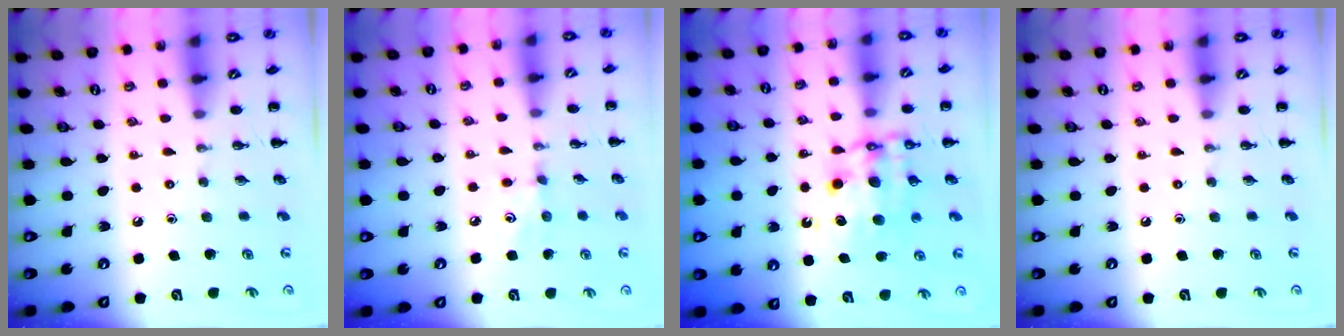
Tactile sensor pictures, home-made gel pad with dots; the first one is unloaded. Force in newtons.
{"total": 4.8, "press": 4.6, "slide": 1.2}
{"total": 10.7, "press": 10.4, "slide": 2.7}
{"total": 0.0}